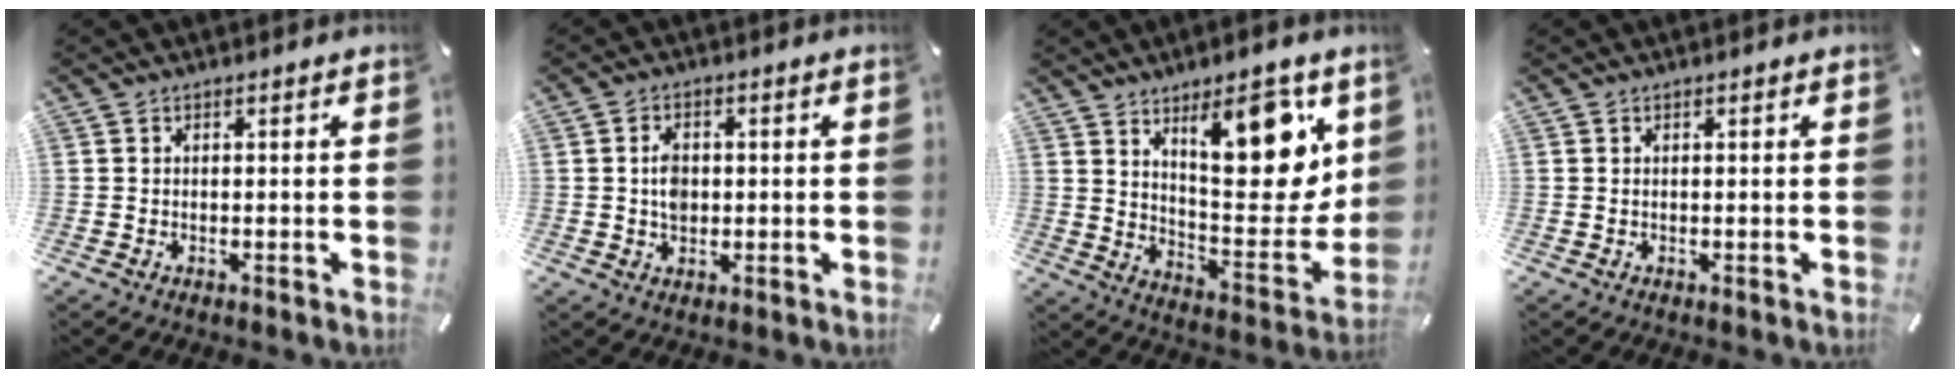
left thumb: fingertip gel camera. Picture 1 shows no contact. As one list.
[{"total": 4.3, "force": [0.2, 3.2, 2.9], "torque": [-0.040, 0.003, -0.002]}, {"total": 17.3, "force": [9.8, 7.2, 12.2], "torque": [-0.141, -0.070, 0.158]}, {"total": 0.0}]